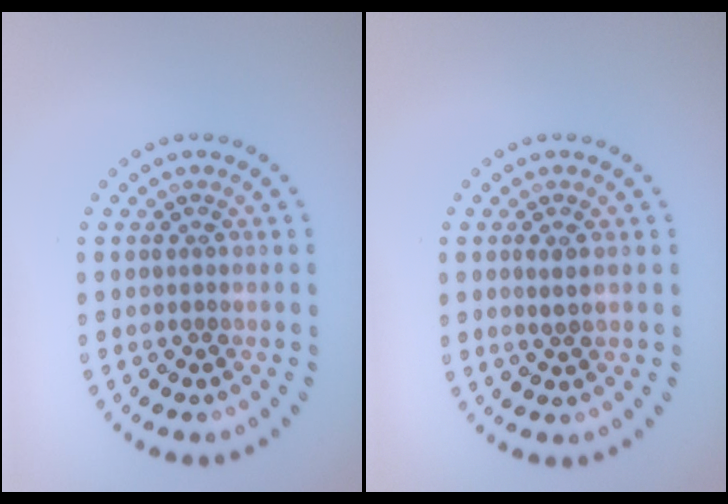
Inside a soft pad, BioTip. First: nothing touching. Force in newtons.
{"total": 0.7, "press": 0.5, "slide": 0.5}